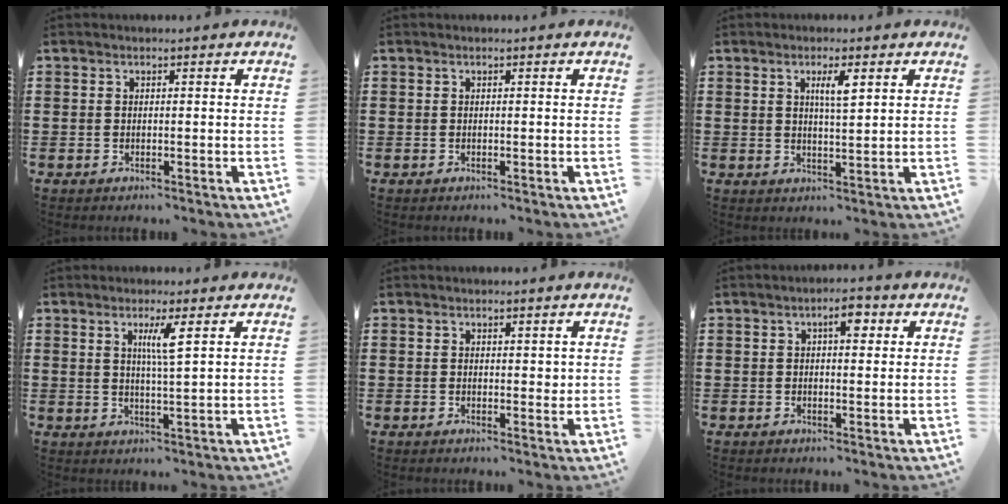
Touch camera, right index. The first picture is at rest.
{"total": 0.0}
{"total": 3.3, "force": [1.4, 0.7, 2.9], "torque": [-0.060, 0.006, 0.021]}
{"total": 3.7, "force": [1.6, -0.1, 3.3], "torque": [-0.071, -0.003, 0.025]}
{"total": 1.6, "force": [0.8, 1.0, 0.9], "torque": [-0.011, 0.000, 0.014]}
{"total": 3.5, "force": [1.4, 1.3, 3.0], "torque": [-0.048, 0.002, 0.019]}